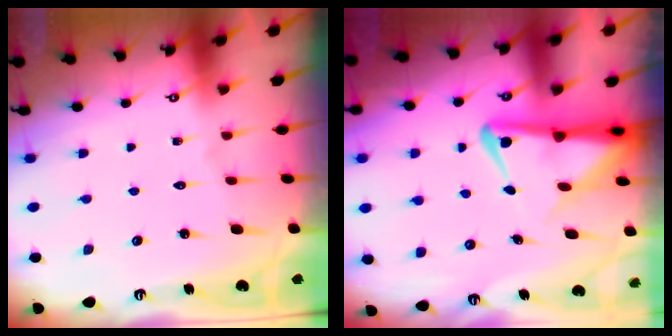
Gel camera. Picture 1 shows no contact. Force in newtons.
{"total": 6.8, "press": 6.7, "slide": 1.4}